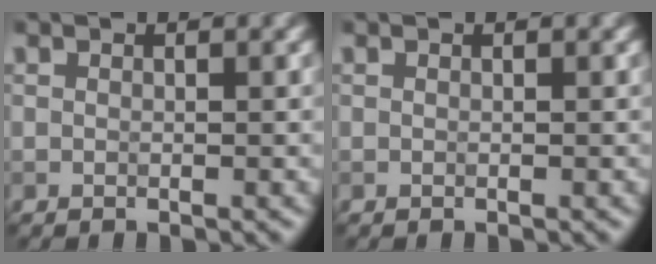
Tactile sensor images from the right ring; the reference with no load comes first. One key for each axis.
{"total": 0.0}